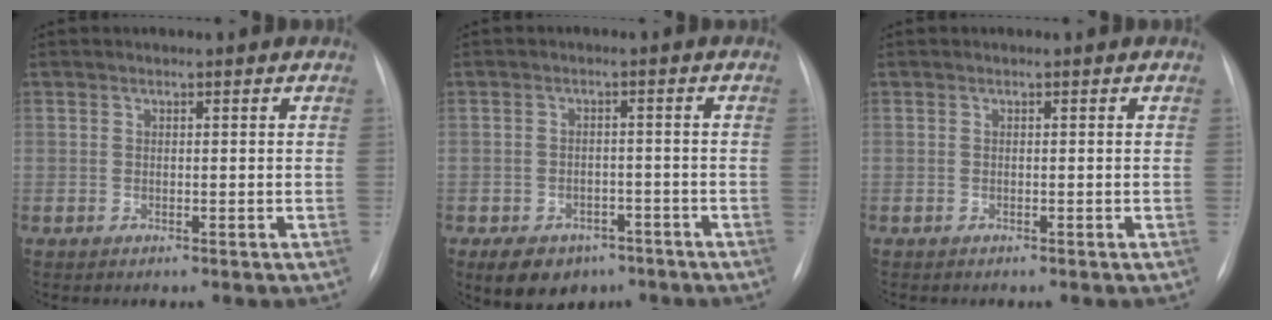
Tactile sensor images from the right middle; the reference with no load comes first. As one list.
[{"total": 8.3, "force": [-5.5, 5.4, 3.1], "torque": [-0.050, 0.007, -0.074]}, {"total": 0.0}]